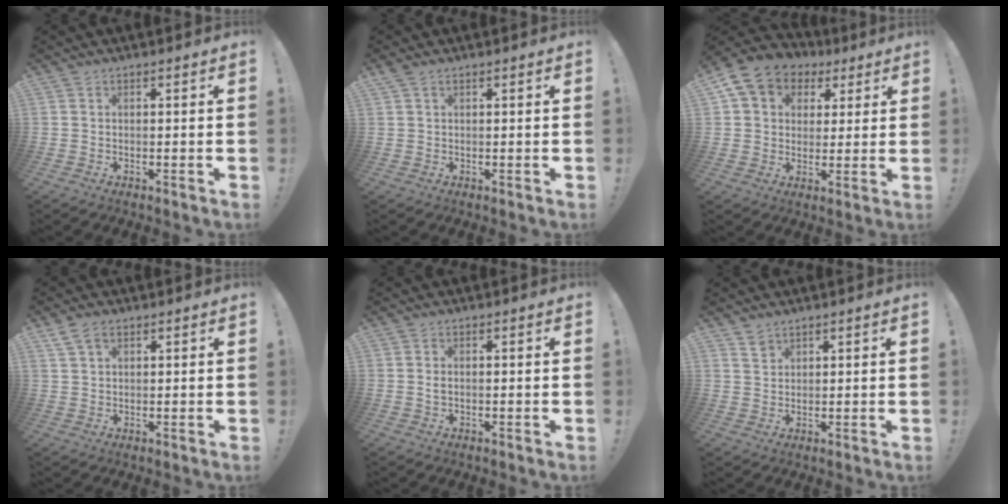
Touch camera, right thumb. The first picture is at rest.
{"total": 1.3, "force": [0.8, 0.7, 0.8], "torque": [-0.017, 0.002, 0.015]}
{"total": 10.0, "force": [4.0, 8.3, 3.8], "torque": [-0.058, -0.018, 0.081]}
{"total": 4.4, "force": [2.6, 2.5, 2.5], "torque": [-0.049, -0.002, 0.051]}
{"total": 0.9, "force": [-0.1, 0.4, 0.8], "torque": [-0.015, 0.003, -0.003]}
{"total": 2.9, "force": [2.3, 1.7, 0.6], "torque": [-0.001, -0.017, 0.042]}